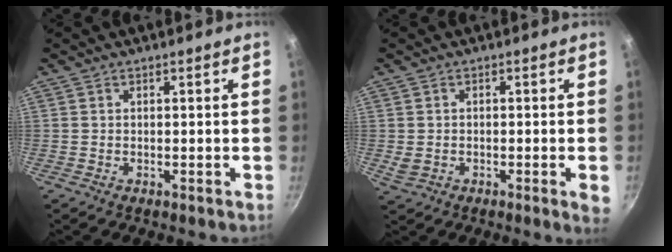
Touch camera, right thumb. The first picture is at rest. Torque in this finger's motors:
{"motor_torque": [2.07, 2.22, 1.19, -1.46, 0.46]}